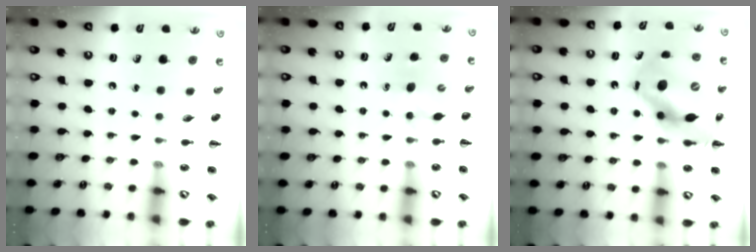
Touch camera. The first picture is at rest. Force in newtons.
{"total": 3.5, "press": 3.3, "slide": 1.1}
{"total": 14.1, "press": 13.6, "slide": 3.6}